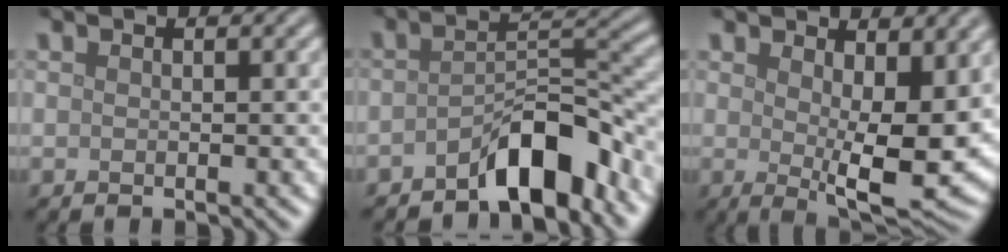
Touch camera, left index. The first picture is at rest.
{"total": 5.9, "force": [-4.0, 1.8, 3.9], "torque": [-0.054, 0.016, -0.070]}
{"total": 7.9, "force": [1.3, 2.9, 7.3], "torque": [-0.116, -0.021, 0.029]}